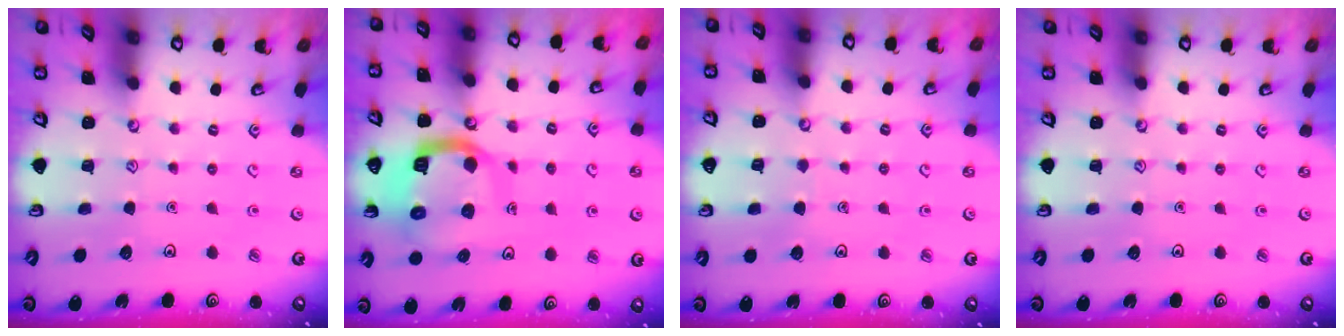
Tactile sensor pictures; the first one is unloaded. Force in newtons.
{"total": 12.4, "press": 12.3, "slide": 1.6}
{"total": 2.4, "press": 2.4, "slide": 0.2}
{"total": 0.0}